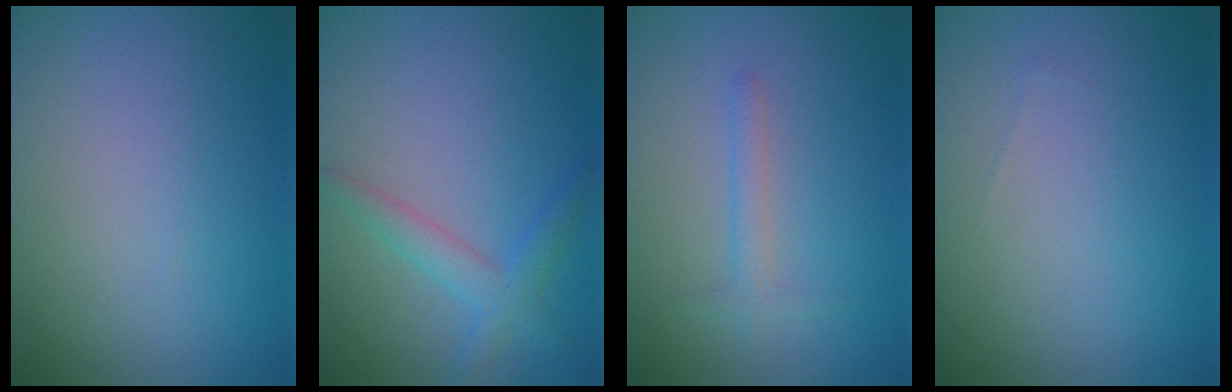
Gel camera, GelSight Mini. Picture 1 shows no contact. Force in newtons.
{"total": 2.6, "press": 2.6, "slide": 0.2}
{"total": 1.4, "press": 1.4, "slide": 0.1}
{"total": 0.0}